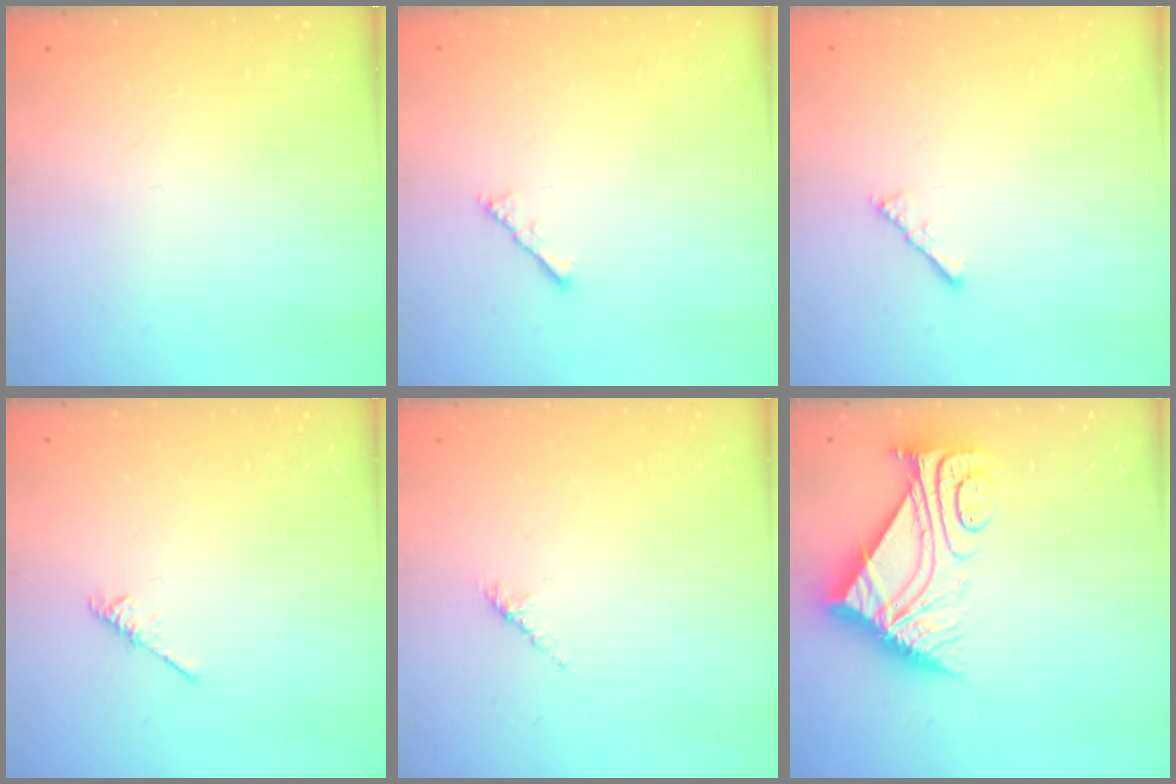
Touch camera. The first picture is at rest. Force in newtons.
{"total": 2.2, "press": 2.1, "slide": 0.5}
{"total": 2.2, "press": 2.1, "slide": 0.5}
{"total": 1.9, "press": 1.8, "slide": 0.5}
{"total": 2.6, "press": 2.4, "slide": 0.7}
{"total": 11.2, "press": 11.2, "slide": 1.0}